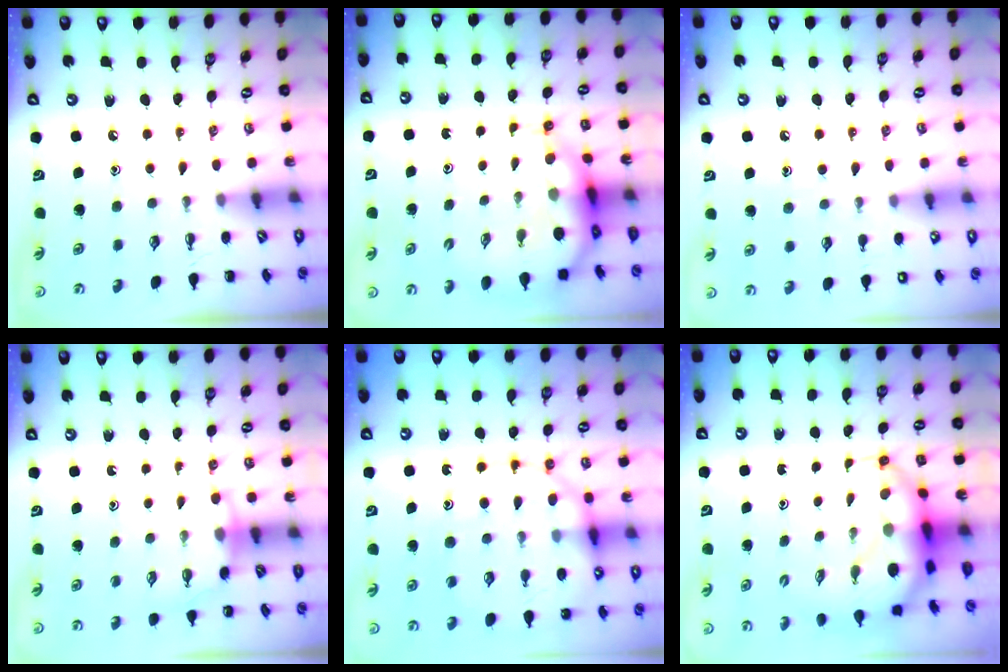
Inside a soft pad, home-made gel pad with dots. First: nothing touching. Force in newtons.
{"total": 8.4, "press": 8.0, "slide": 2.6}
{"total": 8.0, "press": 7.8, "slide": 1.6}
{"total": 4.2, "press": 4.1, "slide": 0.9}
{"total": 19.1, "press": 19.0, "slide": 2.4}
{"total": 8.2, "press": 7.9, "slide": 2.3}